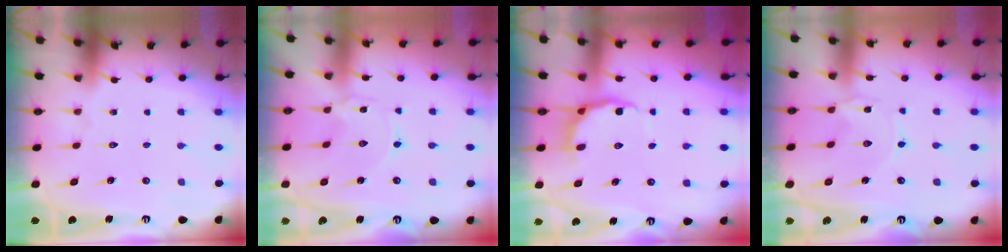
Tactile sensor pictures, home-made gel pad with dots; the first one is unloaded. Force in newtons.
{"total": 0.0}
{"total": 6.0, "press": 5.5, "slide": 2.4}
{"total": 0.0}